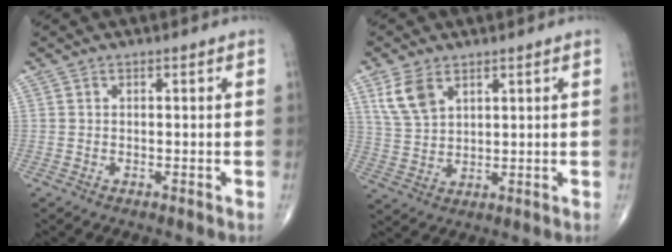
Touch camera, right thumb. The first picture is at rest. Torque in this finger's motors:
{"motor_torque": [-0.41, 0.43, 0.06, 0.01, 0.08]}